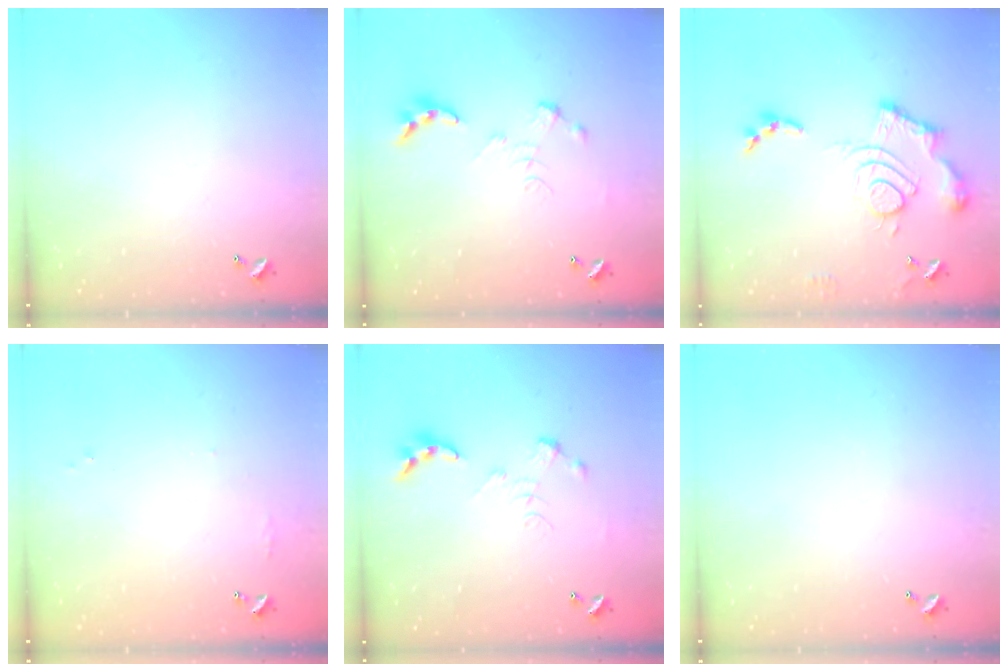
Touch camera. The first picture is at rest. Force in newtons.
{"total": 0.0}
{"total": 15.7, "press": 15.6, "slide": 1.4}
{"total": 4.3, "press": 4.3, "slide": 0.6}
{"total": 0.0}
{"total": 0.0}